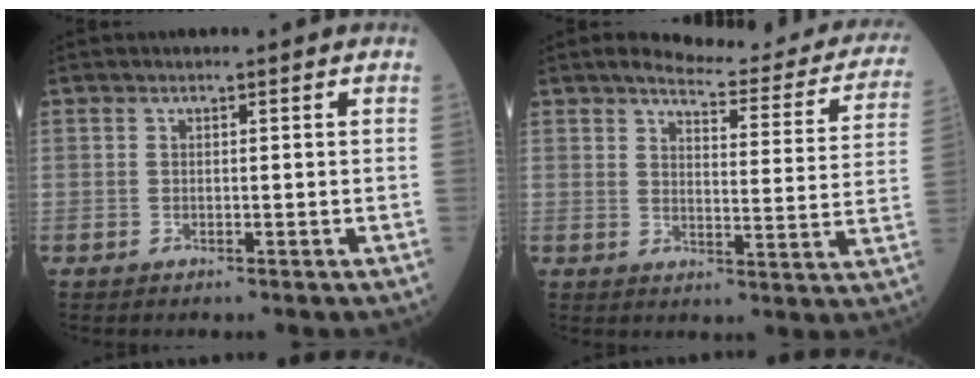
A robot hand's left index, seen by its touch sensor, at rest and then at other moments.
{"total": 16.7, "force": [15.3, 3.4, 5.7], "torque": [-0.047, -0.050, 0.160]}